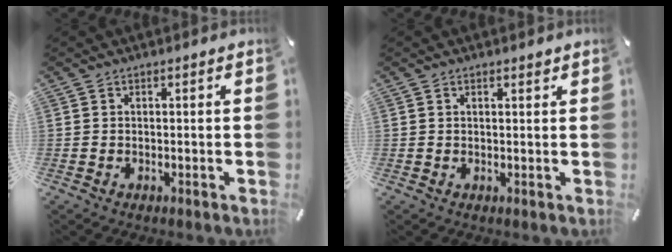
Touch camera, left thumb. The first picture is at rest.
{"total": 1.1, "force": [0.6, 0.4, 0.8], "torque": [-0.017, 0.001, 0.010]}